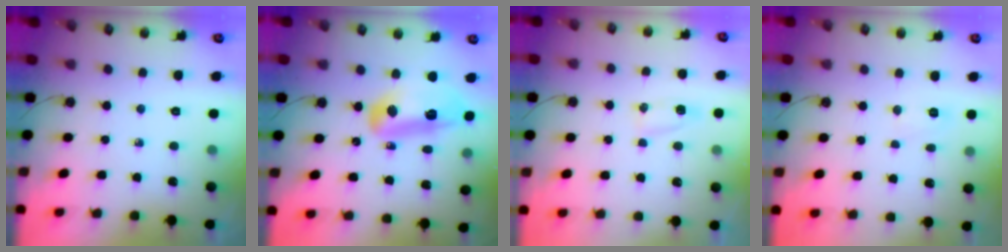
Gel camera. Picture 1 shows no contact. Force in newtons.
{"total": 24.1, "press": 17.4, "slide": 16.6}
{"total": 4.7, "press": 4.7, "slide": 0.5}
{"total": 5.1, "press": 5.0, "slide": 1.1}